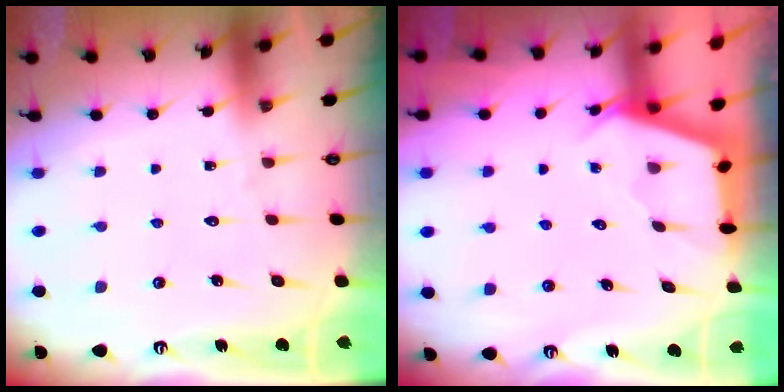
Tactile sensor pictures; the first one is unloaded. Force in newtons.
{"total": 2.7, "press": 2.7, "slide": 0.3}